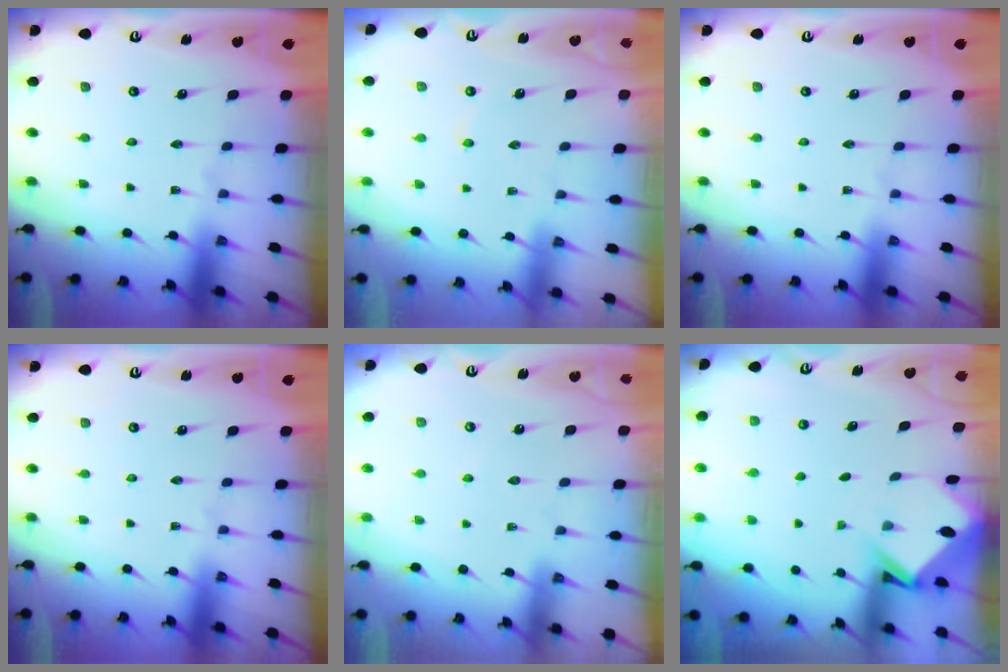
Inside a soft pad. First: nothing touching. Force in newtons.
{"total": 1.2, "press": 1.2, "slide": 0.2}
{"total": 0.0}
{"total": 0.0}
{"total": 2.6, "press": 2.6, "slide": 0.4}
{"total": 3.1, "press": 3.1, "slide": 0.2}